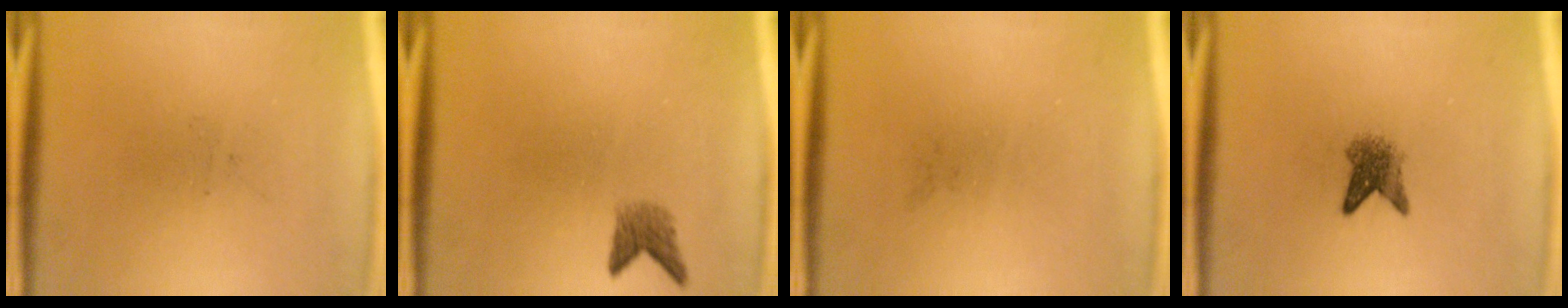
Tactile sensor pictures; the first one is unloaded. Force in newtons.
{"total": 2.0}
{"total": 0.0}
{"total": 3.2}